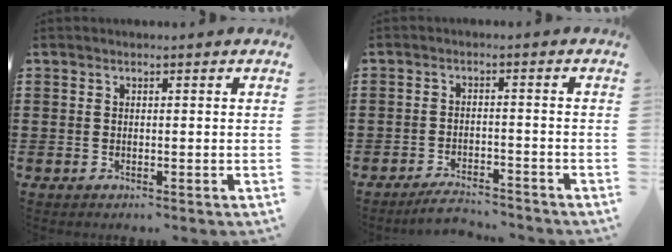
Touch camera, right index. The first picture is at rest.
{"total": 3.4, "force": [-3.4, 0.2, 0.6], "torque": [-0.013, 0.004, -0.067]}